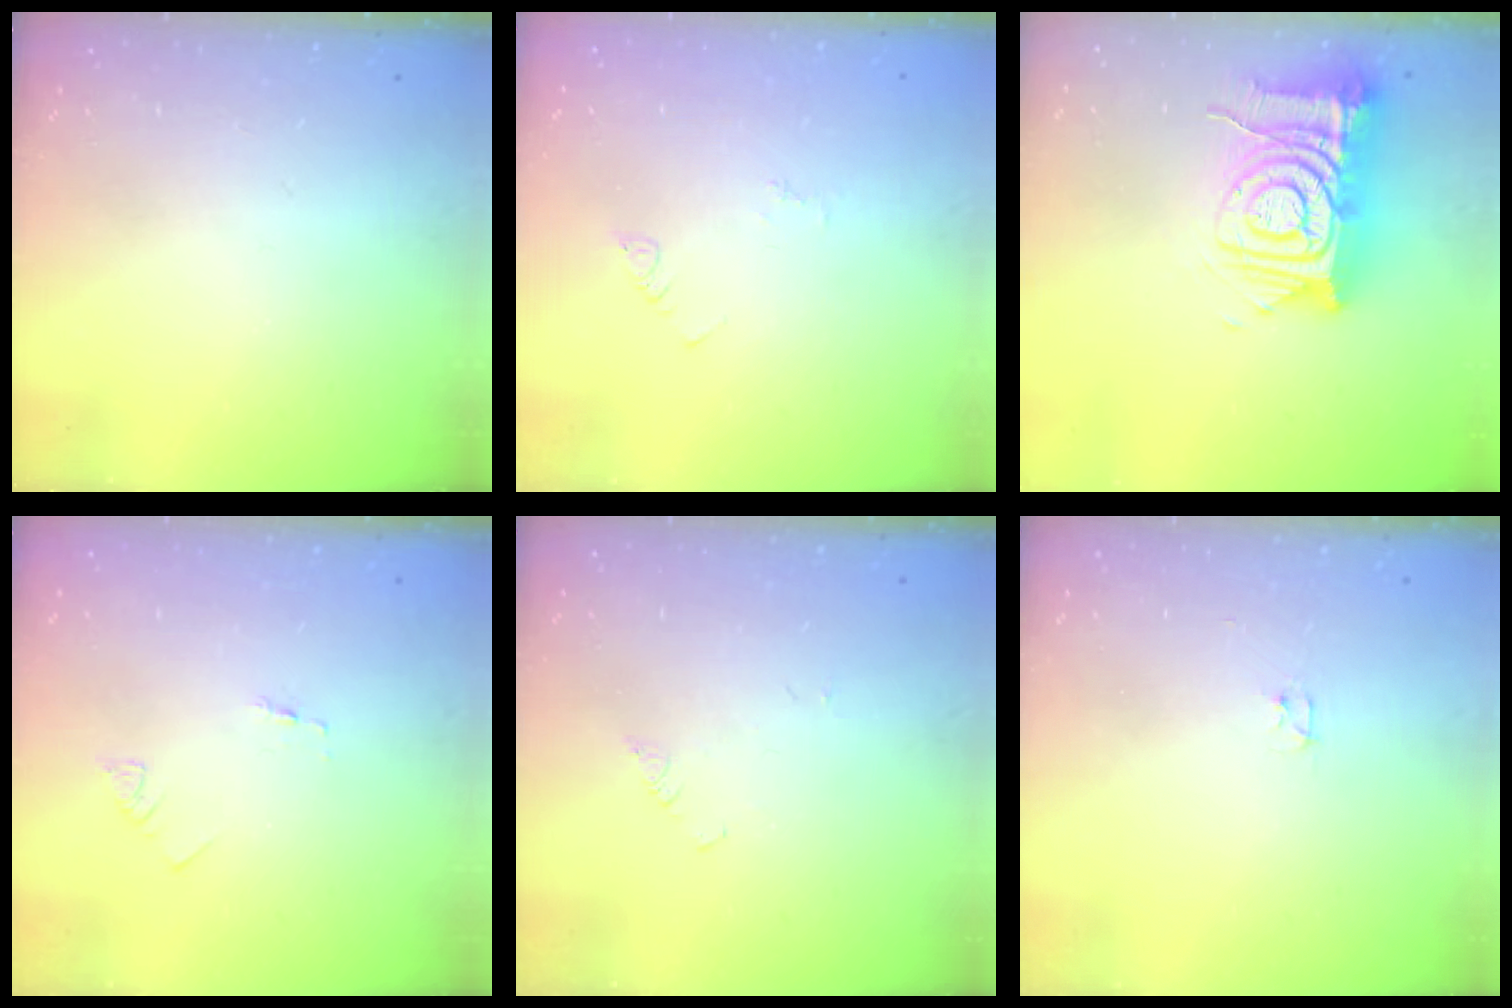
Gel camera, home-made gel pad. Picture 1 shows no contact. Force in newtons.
{"total": 2.5, "press": 2.5, "slide": 0.4}
{"total": 17.1, "press": 17.0, "slide": 1.9}
{"total": 1.3, "press": 1.2, "slide": 0.1}
{"total": 1.0, "press": 0.9, "slide": 0.2}
{"total": 2.4, "press": 2.3, "slide": 0.4}